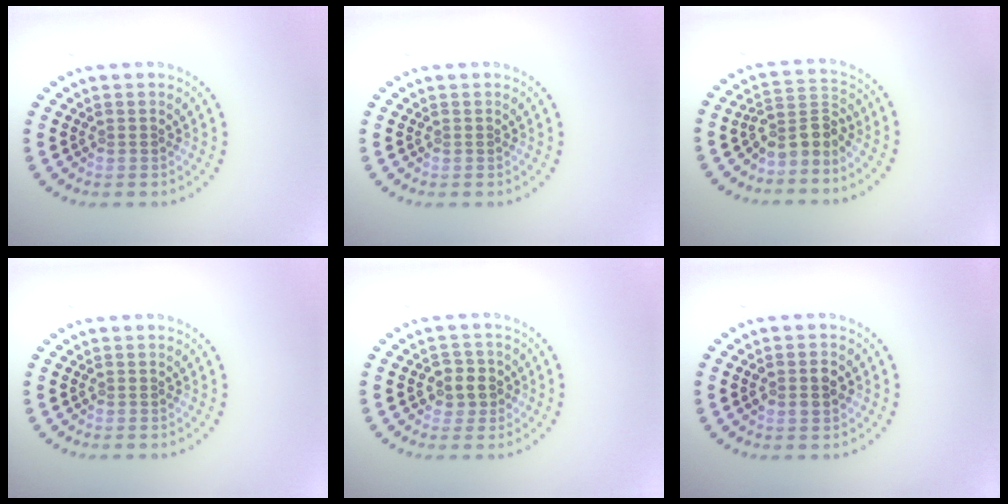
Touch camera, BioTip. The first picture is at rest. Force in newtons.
{"total": 0.0}
{"total": 3.1, "press": 2.2, "slide": 2.2}
{"total": 0.0}
{"total": 2.4, "press": 2.2, "slide": 0.7}
{"total": 2.0, "press": 2.0, "slide": 0.3}